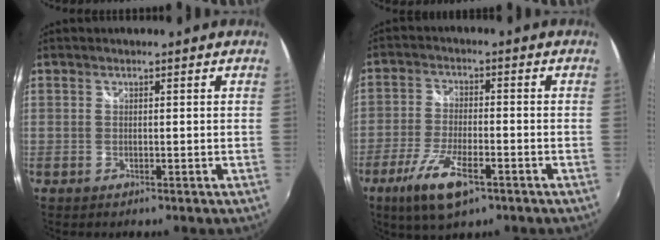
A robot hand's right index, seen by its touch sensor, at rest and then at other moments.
{"total": 10.5, "force": [-5.9, 3.5, 8.0], "torque": [-0.179, -0.022, -0.109]}